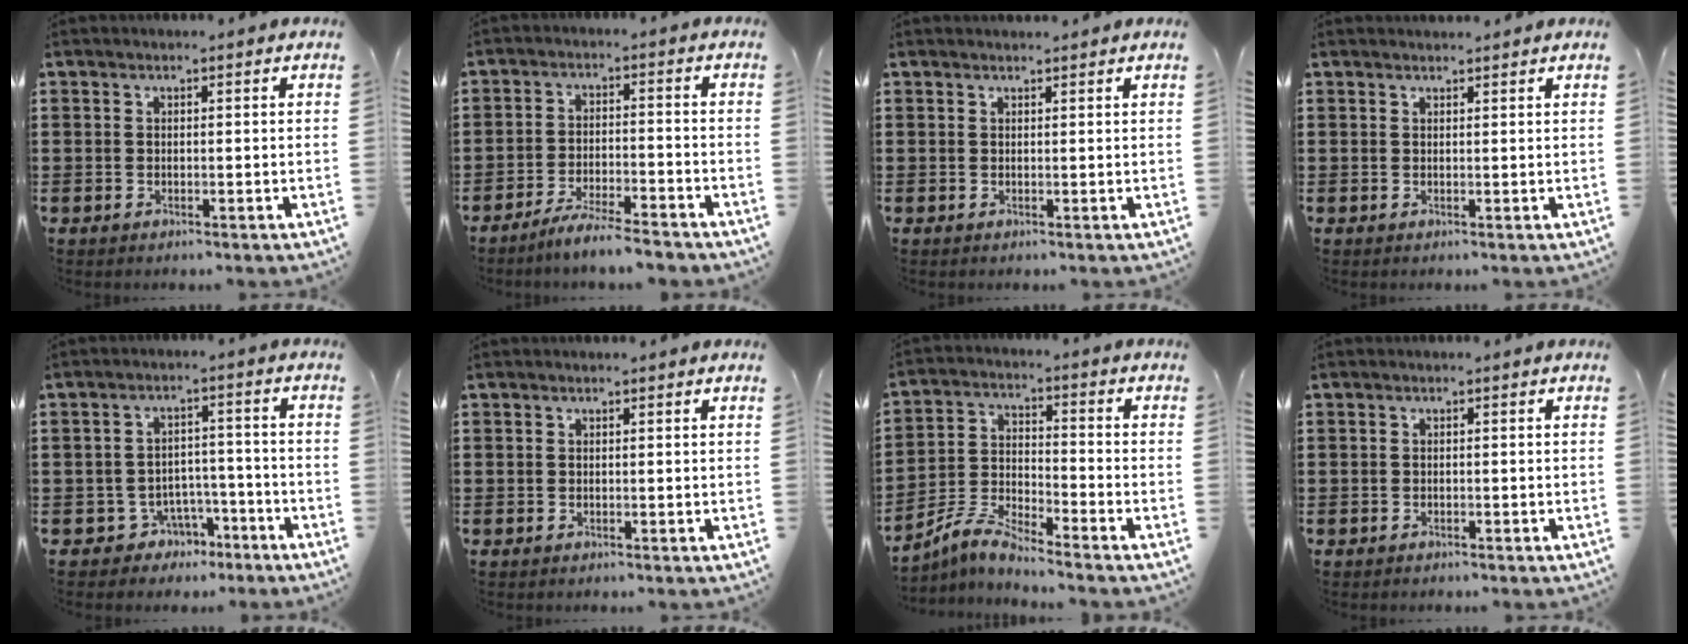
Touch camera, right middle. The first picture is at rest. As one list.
[{"total": 5.1, "force": [-4.6, 0.0, 2.0], "torque": [-0.046, -0.006, -0.091]}, {"total": 0.7, "force": [0.7, 0.0, 0.0], "torque": [0.006, -0.003, 0.011]}, {"total": 0.9, "force": [0.9, 0.1, 0.0], "torque": [0.005, -0.003, 0.015]}, {"total": 4.1, "force": [-3.3, 2.3, 0.7], "torque": [-0.023, 0.012, -0.067]}, {"total": 0.0}, {"total": 6.1, "force": [-5.6, 0.6, 2.3], "torque": [-0.068, -0.010, -0.116]}, {"total": 0.5, "force": [-0.4, 0.2, 0.0], "torque": [0.000, 0.003, -0.011]}]